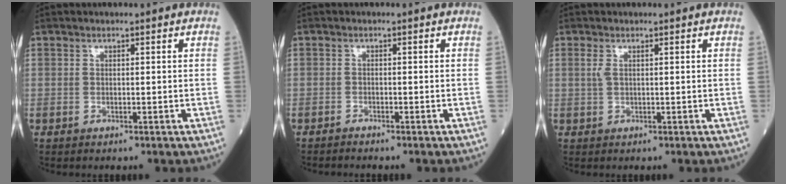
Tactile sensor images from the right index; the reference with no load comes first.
{"total": 0.7, "force": [-0.7, -0.1, -0.1], "torque": [-0.002, -0.004, -0.015]}
{"total": 1.1, "force": [0.4, 0.2, 1.0], "torque": [-0.031, 0.007, 0.009]}